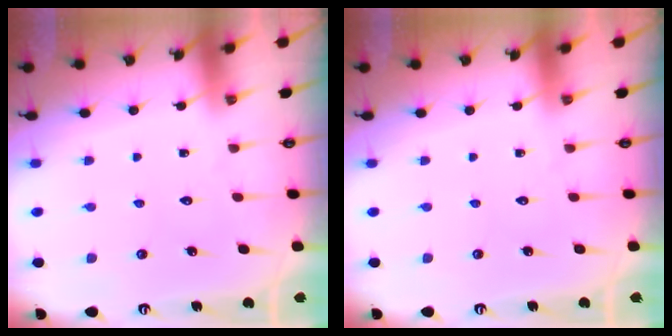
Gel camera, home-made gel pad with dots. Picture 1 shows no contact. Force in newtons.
{"total": 0.0}